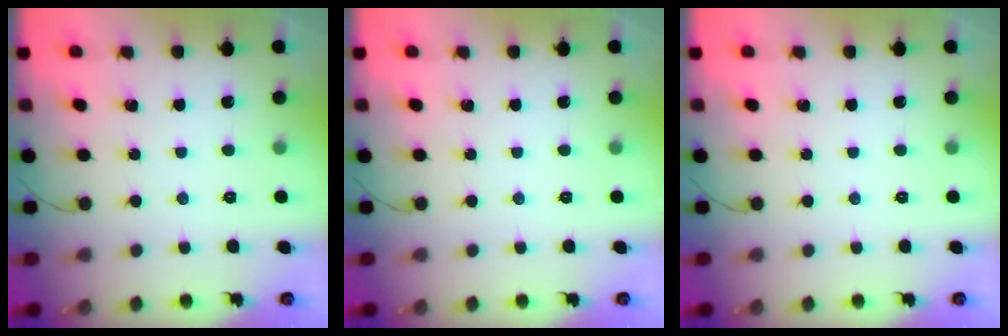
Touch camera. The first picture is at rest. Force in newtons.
{"total": 0.0}
{"total": 0.0}